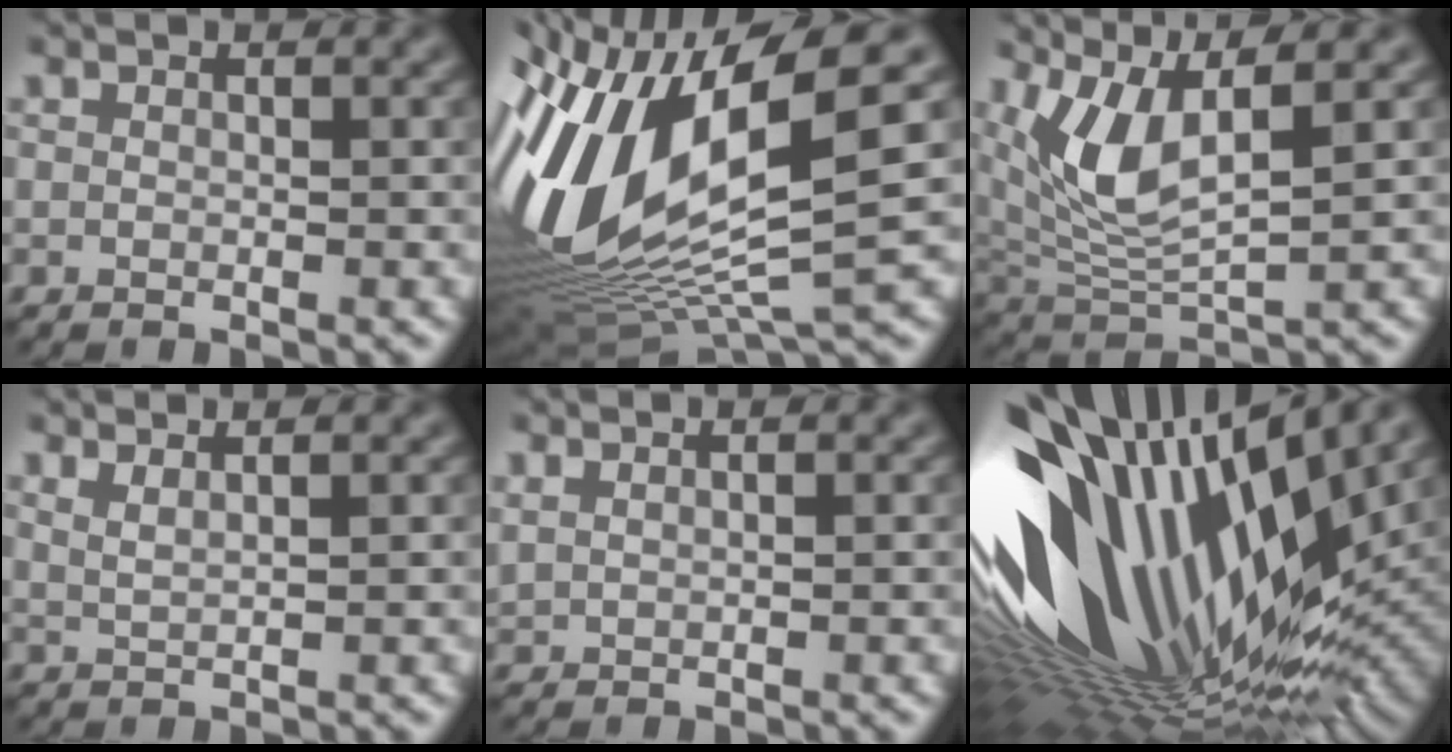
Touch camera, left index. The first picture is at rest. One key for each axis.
{"total": 15.8, "fx": 1.0, "fy": 6.3, "fz": 14.4, "tx": -0.311, "ty": -0.005, "tz": 0.023}
{"total": 6.3, "fx": 2.3, "fy": 2.4, "fz": 5.3, "tx": -0.122, "ty": -0.013, "tz": 0.047}
{"total": 2.0, "fx": 1.6, "fy": 0.6, "fz": 1.2, "tx": -0.008, "ty": 0.001, "tz": 0.013}
{"total": 0.9, "fx": 0.8, "fy": 0.2, "fz": 0.4, "tx": -0.015, "ty": 0.001, "tz": 0.020}
{"total": 18.4, "fx": 0.9, "fy": 9.9, "fz": 15.5, "tx": -0.304, "ty": 0.011, "tz": 0.001}